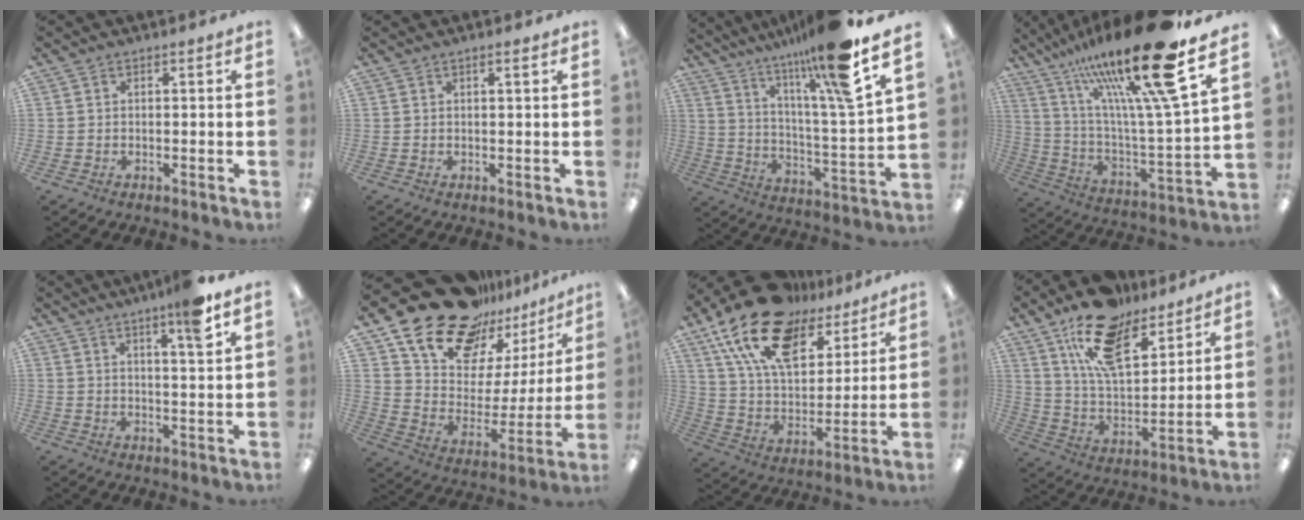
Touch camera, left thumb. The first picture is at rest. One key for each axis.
{"total": 1.3, "fx": 0.8, "fy": 0.1, "fz": 1.0, "tx": -0.013, "ty": -0.003, "tz": 0.011}
{"total": 17.5, "fx": 13.6, "fy": 0.0, "fz": 11.1, "tx": -0.194, "ty": -0.096, "tz": 0.209}
{"total": 26.5, "fx": 18.4, "fy": 3.2, "fz": 18.8, "tx": -0.337, "ty": -0.106, "tz": 0.288}
{"total": 8.1, "fx": 5.6, "fy": 0.3, "fz": 5.8, "tx": -0.089, "ty": -0.030, "tz": 0.088}
{"total": 20.6, "fx": 17.0, "fy": 10.1, "fz": 6.0, "tx": -0.125, "ty": -0.125, "tz": 0.308}
{"total": 21.4, "fx": 13.6, "fy": 11.1, "fz": 12.2, "tx": -0.229, "ty": -0.062, "tz": 0.248}
{"total": 17.6, "fx": 12.5, "fy": 7.8, "fz": 9.5, "tx": -0.172, "ty": -0.060, "tz": 0.223}